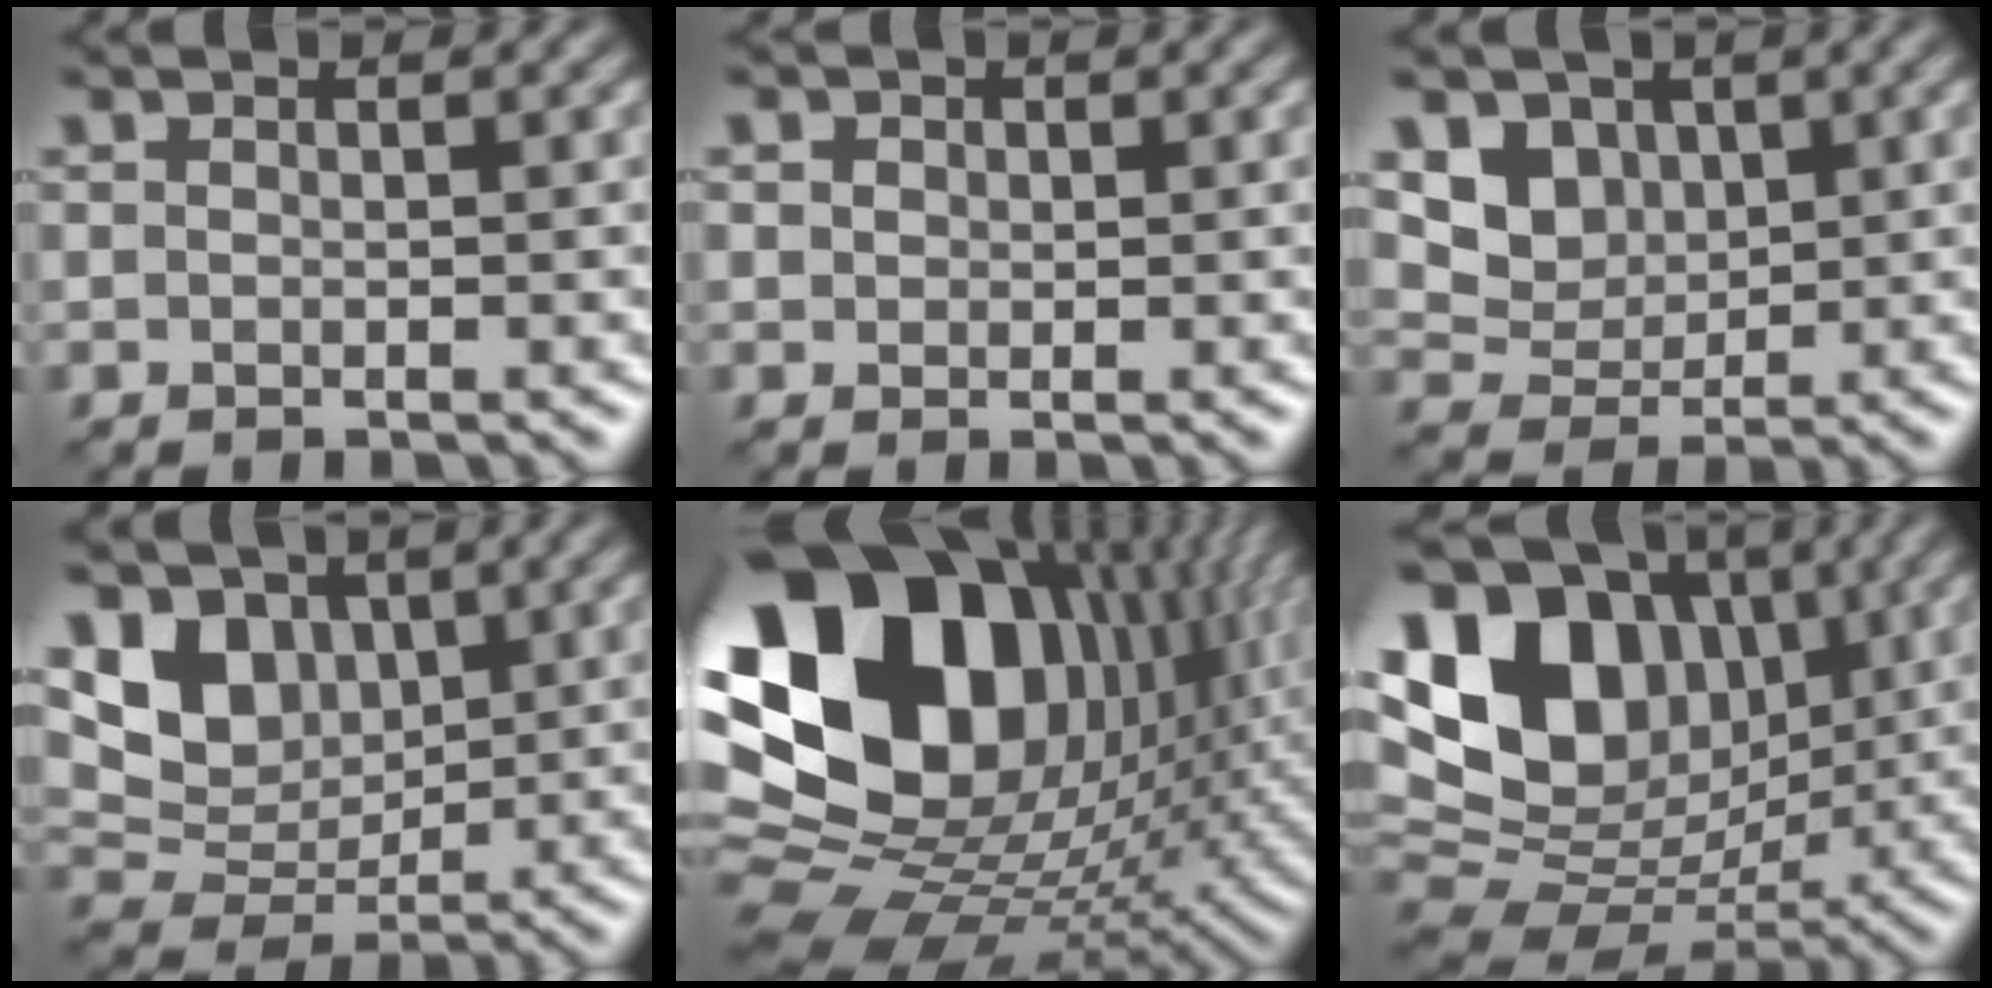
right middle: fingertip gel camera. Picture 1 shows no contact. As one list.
[{"total": 1.6, "force": [0.8, 1.3, 0.5], "torque": [-0.015, 0.001, 0.012]}, {"total": 5.2, "force": [2.3, 4.0, 2.3], "torque": [-0.063, -0.018, 0.050]}, {"total": 6.5, "force": [2.2, 4.9, 3.6], "torque": [-0.078, -0.001, 0.030]}, {"total": 21.0, "force": [4.9, 14.7, 14.2], "torque": [-0.291, -0.003, 0.097]}, {"total": 14.9, "force": [4.3, 10.5, 9.7], "torque": [-0.186, 0.030, 0.067]}]